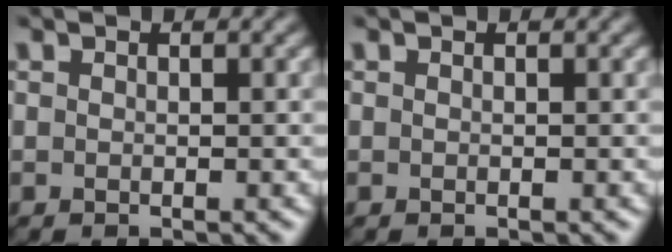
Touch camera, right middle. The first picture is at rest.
{"total": 0.0}